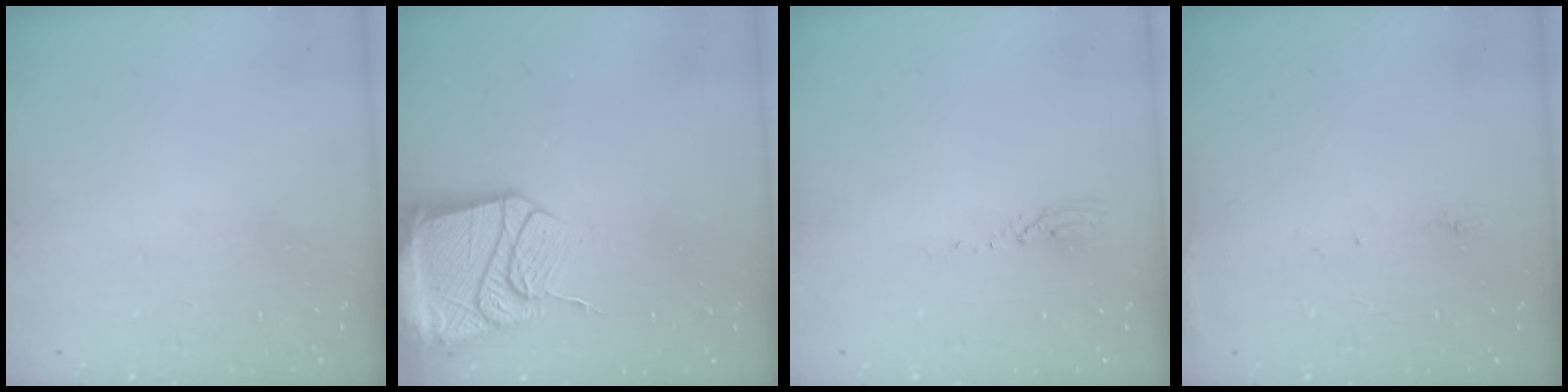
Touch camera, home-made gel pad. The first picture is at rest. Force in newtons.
{"total": 20.6, "press": 20.5, "slide": 2.3}
{"total": 3.0, "press": 2.9, "slide": 0.3}
{"total": 5.7, "press": 5.7, "slide": 0.6}